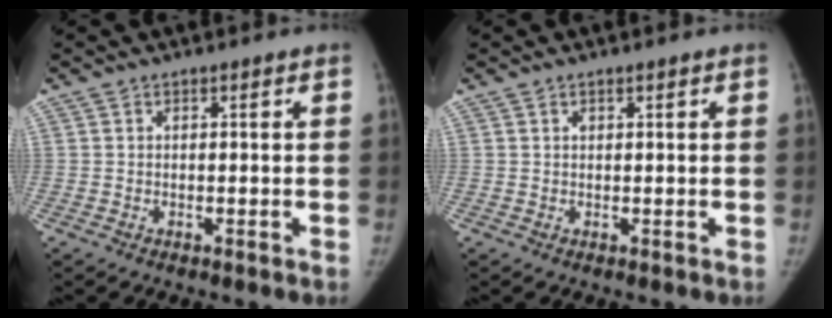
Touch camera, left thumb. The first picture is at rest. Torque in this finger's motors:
{"motor_torque": [0.14, -0.01, 0.25, -0.54, 0.09]}